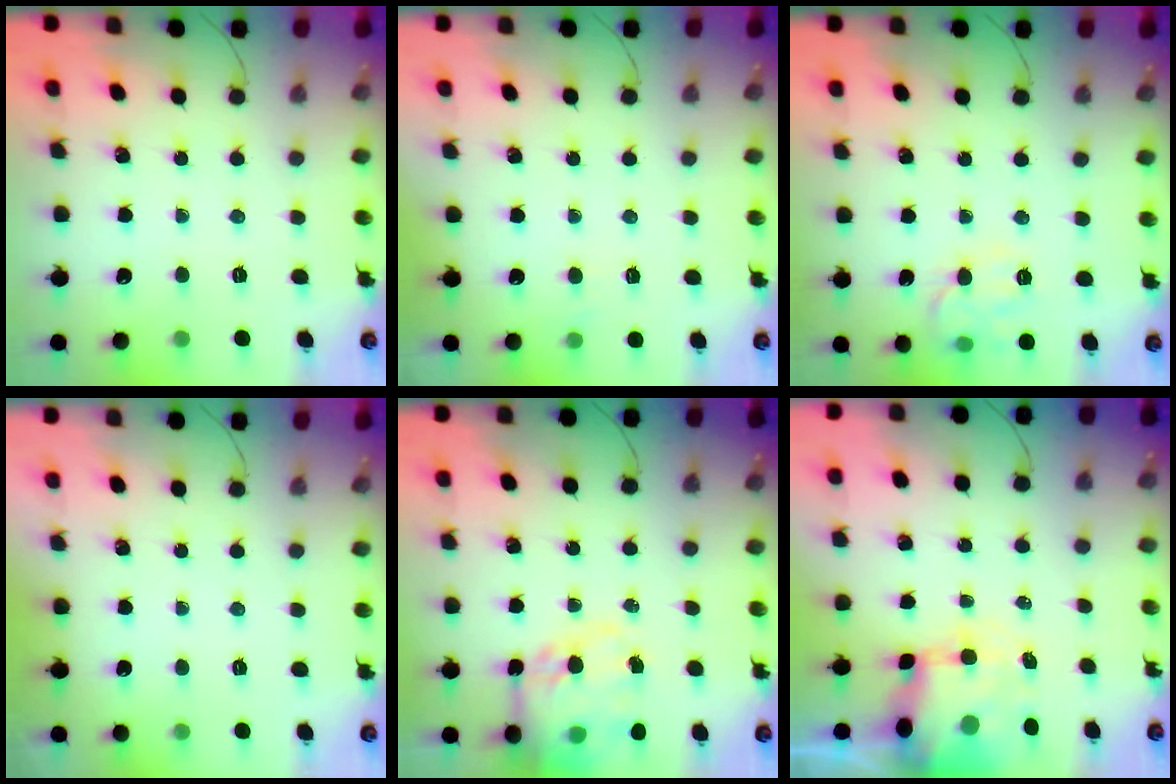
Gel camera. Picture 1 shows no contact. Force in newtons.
{"total": 3.1, "press": 2.8, "slide": 1.2}
{"total": 10.4, "press": 10.4, "slide": 0.4}
{"total": 1.8, "press": 1.7, "slide": 0.3}
{"total": 19.0, "press": 18.5, "slide": 4.4}
{"total": 8.1, "press": 7.9, "slide": 1.9}